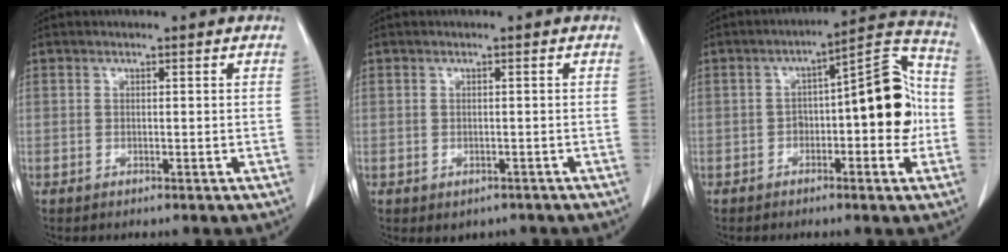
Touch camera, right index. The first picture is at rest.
{"total": 2.2, "force": [-1.3, 1.7, 0.6], "torque": [-0.005, 0.002, -0.010]}
{"total": 12.7, "force": [-1.1, 3.9, 12.0], "torque": [-0.160, 0.044, -0.012]}